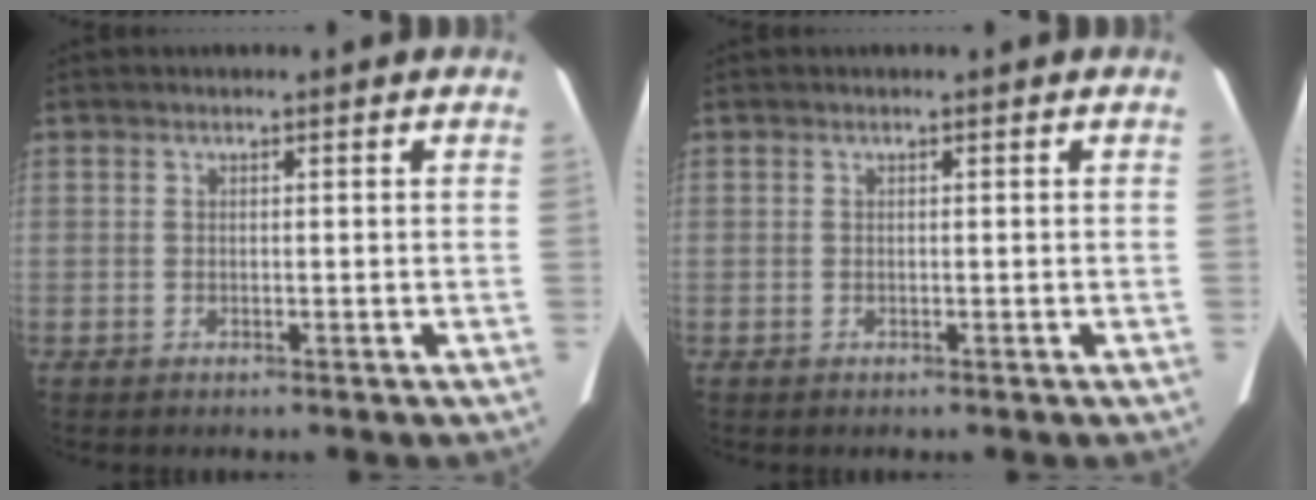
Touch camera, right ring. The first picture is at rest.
{"total": 0.0}